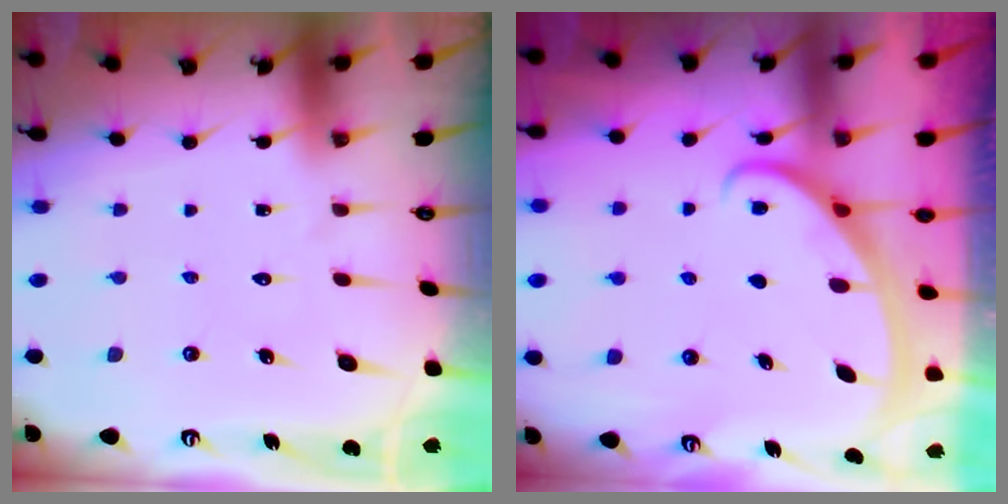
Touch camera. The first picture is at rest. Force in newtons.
{"total": 2.7, "press": 2.7, "slide": 0.3}